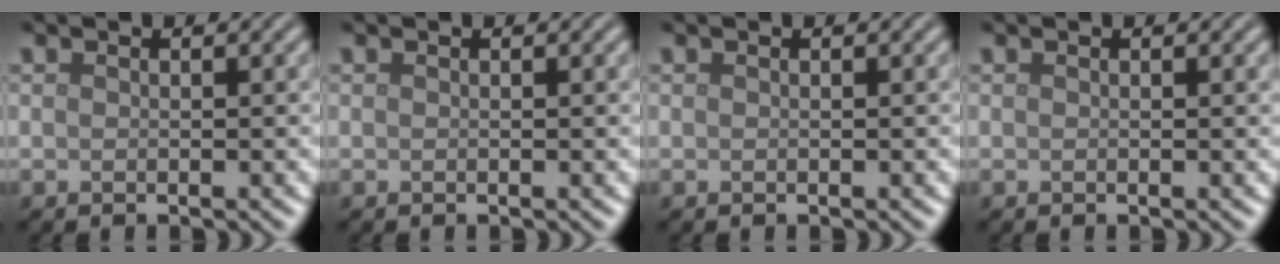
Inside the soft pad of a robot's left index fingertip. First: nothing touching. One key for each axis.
{"total": 0.0}
{"total": 0.0}
{"total": 0.0}